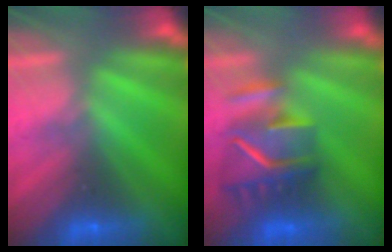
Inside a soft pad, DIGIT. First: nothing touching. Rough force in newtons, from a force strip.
{"total": 7.4}